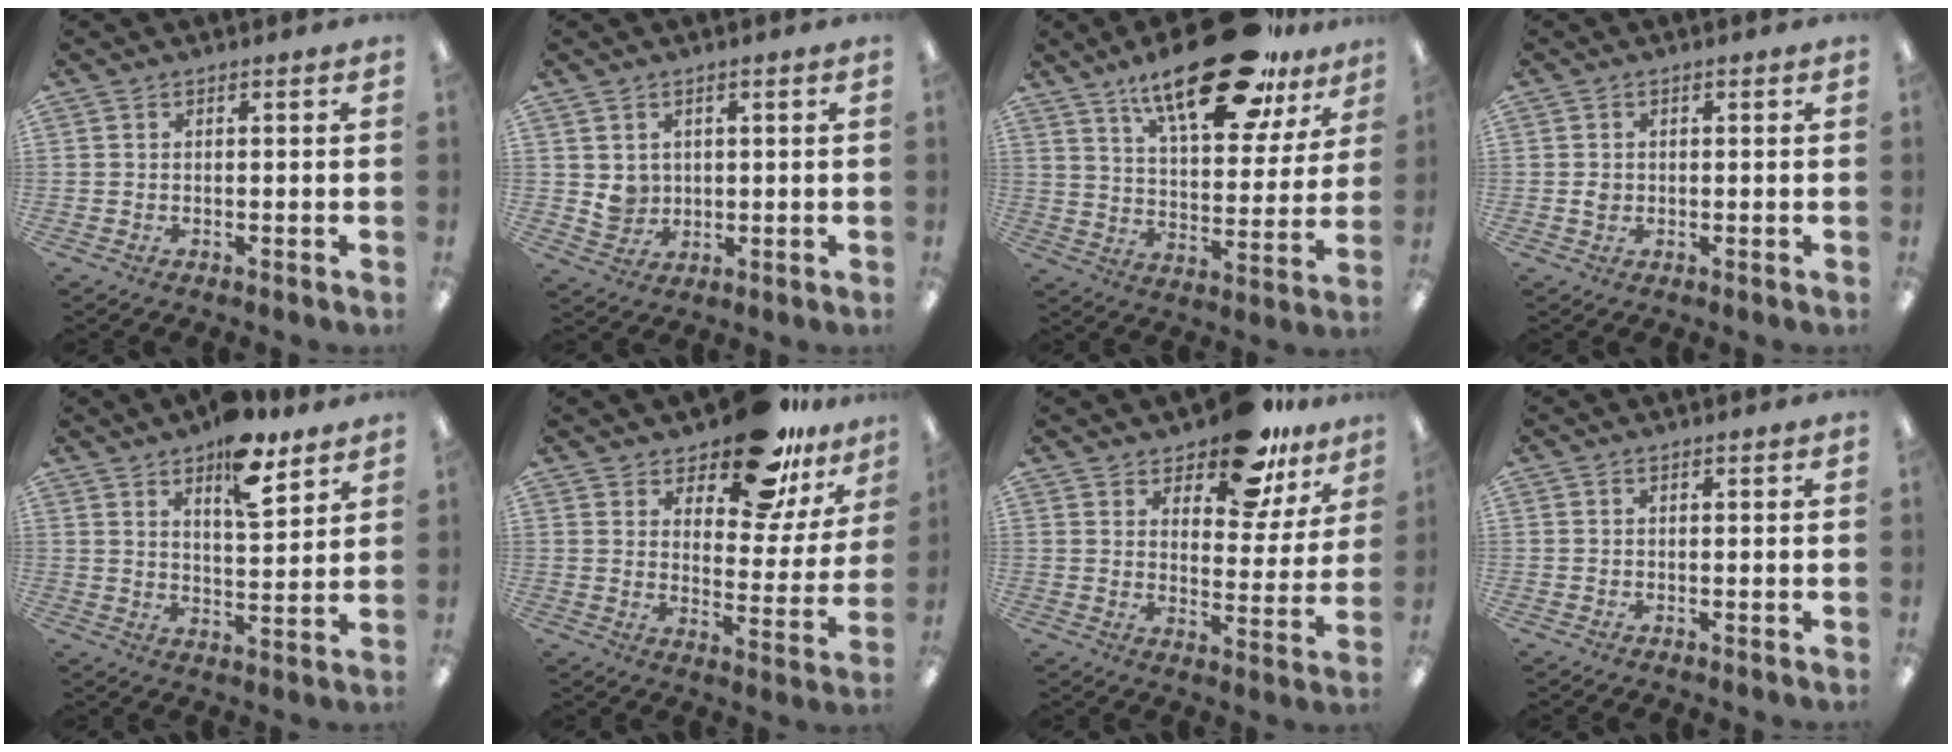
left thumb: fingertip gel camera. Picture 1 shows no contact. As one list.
[{"total": 4.4, "force": [1.7, 4.0, 0.9], "torque": [-0.011, -0.002, 0.032]}, {"total": 23.3, "force": [16.0, 8.6, 14.5], "torque": [-0.220, -0.083, 0.262]}, {"total": 1.5, "force": [0.0, 1.3, 0.7], "torque": [-0.006, 0.003, -0.002]}, {"total": 11.4, "force": [8.0, 4.2, 6.9], "torque": [-0.092, -0.045, 0.133]}, {"total": 16.2, "force": [13.1, 5.9, 7.5], "torque": [-0.114, -0.090, 0.224]}, {"total": 14.2, "force": [11.4, 5.7, 6.2], "torque": [-0.091, -0.076, 0.202]}, {"total": 0.0}]